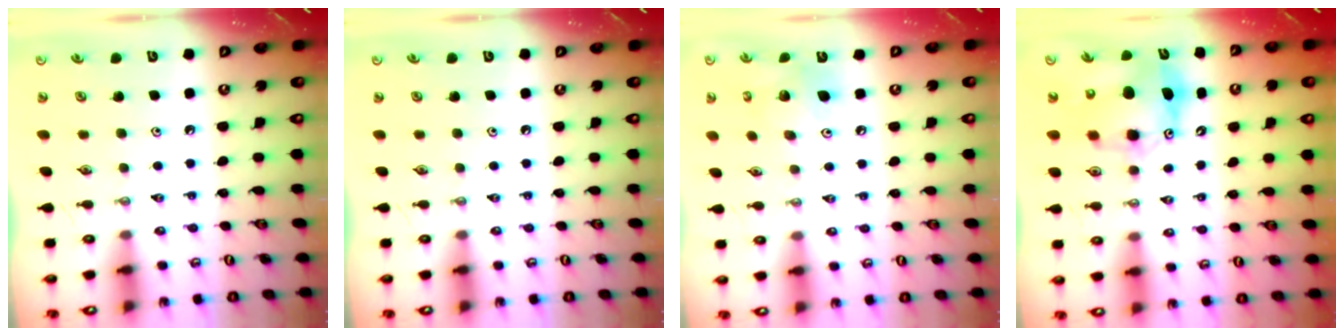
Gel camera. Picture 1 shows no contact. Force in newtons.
{"total": 0.0}
{"total": 11.4, "press": 11.2, "slide": 2.1}
{"total": 10.2, "press": 10.1, "slide": 0.9}